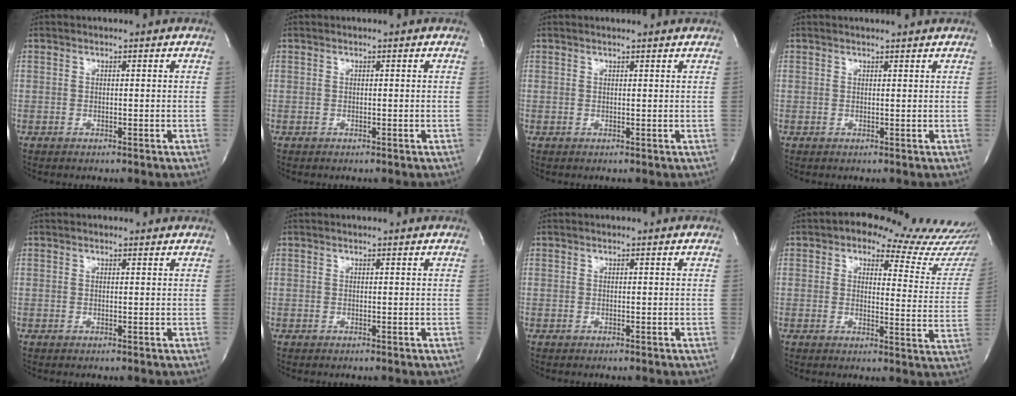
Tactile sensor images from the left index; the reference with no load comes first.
{"total": 0.0}
{"total": 3.3, "force": [3.1, 0.0, 1.0], "torque": [-0.017, 0.011, 0.030]}
{"total": 3.4, "force": [3.3, 0.0, 0.9], "torque": [-0.015, 0.011, 0.037]}
{"total": 1.0, "force": [0.9, 0.3, 0.2], "torque": [-0.013, 0.005, 0.011]}
{"total": 1.2, "force": [1.2, 0.0, 0.2], "torque": [-0.010, 0.007, 0.013]}
{"total": 0.0}
{"total": 16.2, "force": [14.0, 4.6, 6.8], "torque": [-0.054, -0.037, 0.137]}